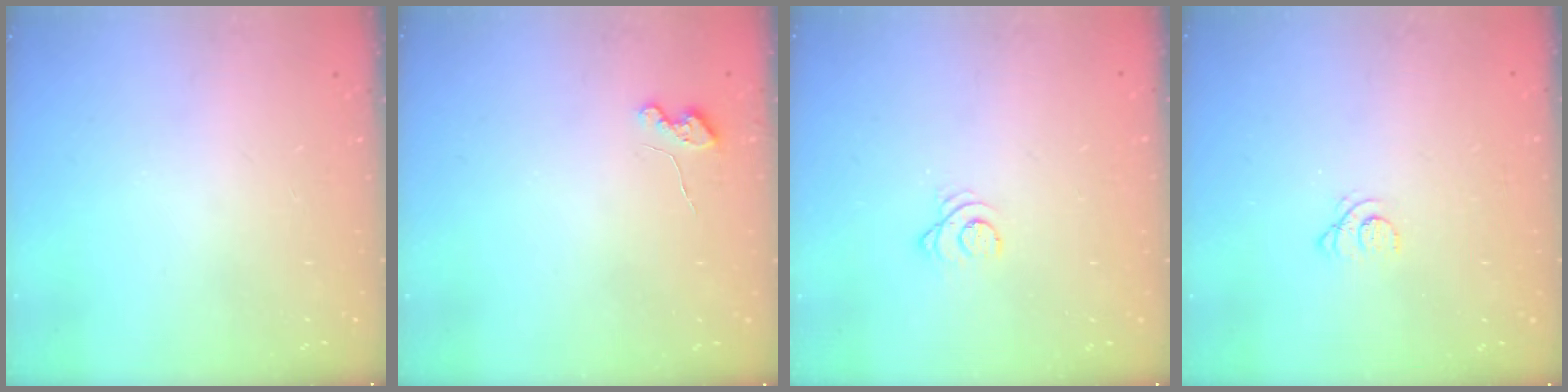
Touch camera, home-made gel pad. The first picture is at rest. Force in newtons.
{"total": 4.1, "press": 4.1, "slide": 0.4}
{"total": 2.7, "press": 2.7, "slide": 0.3}
{"total": 1.4, "press": 1.4, "slide": 0.2}